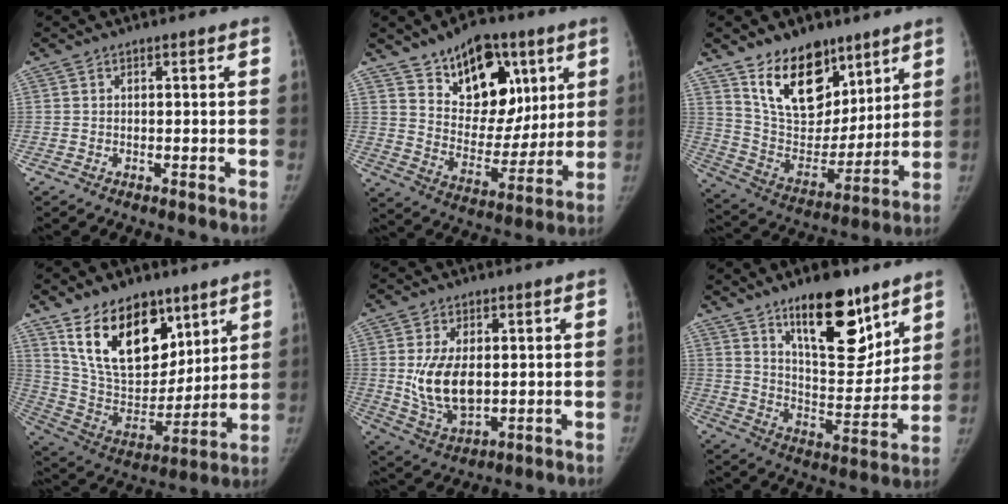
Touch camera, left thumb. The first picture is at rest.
{"total": 18.9, "force": [10.1, 11.7, 10.9], "torque": [-0.111, -0.051, 0.167]}
{"total": 18.5, "force": [11.6, 10.8, 9.6], "torque": [-0.110, -0.074, 0.214]}
{"total": 22.0, "force": [12.4, 12.8, 12.8], "torque": [-0.174, -0.057, 0.234]}
{"total": 11.4, "force": [0.8, 6.7, 9.1], "torque": [-0.157, -0.013, 0.031]}
{"total": 18.4, "force": [11.8, 7.4, 12.1], "torque": [-0.132, -0.082, 0.196]}